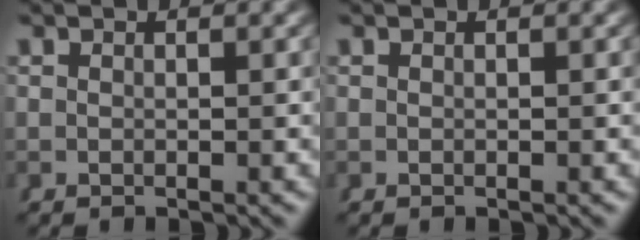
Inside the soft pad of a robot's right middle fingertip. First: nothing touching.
{"total": 0.0}